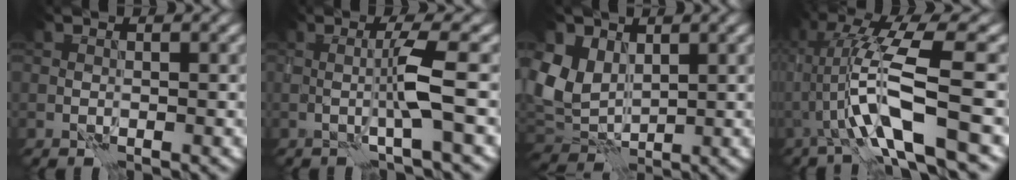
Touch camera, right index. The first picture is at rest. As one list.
[{"total": 2.8, "force": [0.1, -0.4, 2.8], "torque": [-0.053, 0.002, -0.001]}, {"total": 5.5, "force": [2.4, 4.1, 2.6], "torque": [-0.069, 0.001, 0.043]}, {"total": 8.4, "force": [-1.0, 1.0, 8.3], "torque": [-0.154, 0.013, -0.019]}]